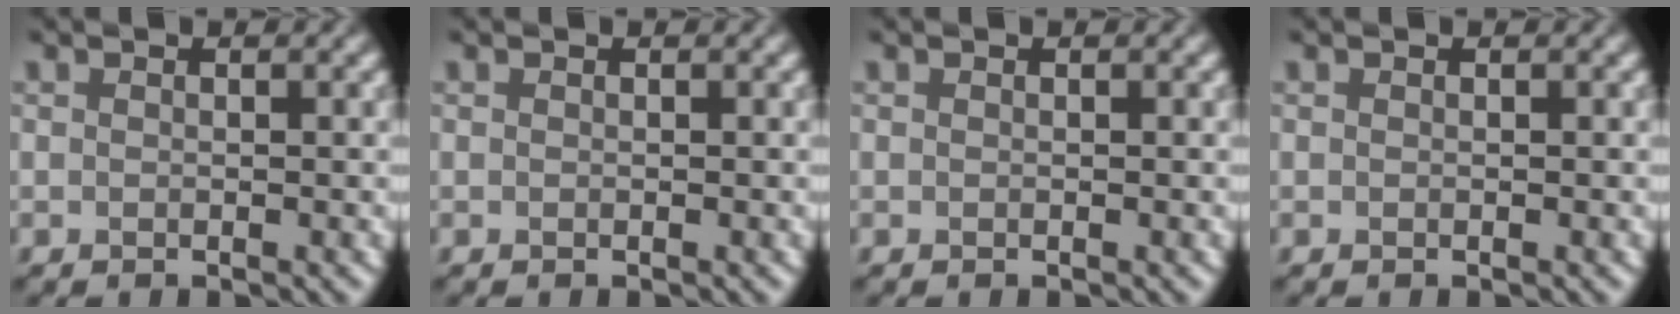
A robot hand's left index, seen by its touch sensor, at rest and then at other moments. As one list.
[{"total": 0.0}, {"total": 0.0}, {"total": 0.0}]